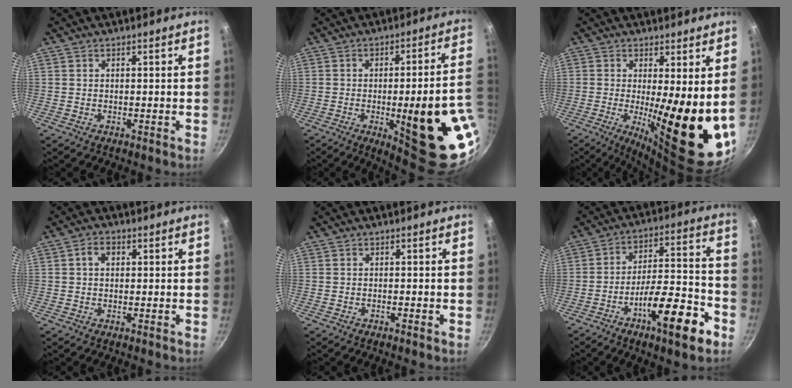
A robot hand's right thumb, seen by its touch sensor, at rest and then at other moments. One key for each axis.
{"total": 23.5, "fx": -5.5, "fy": 6.0, "fz": 22.0, "tx": -0.245, "ty": 0.005, "tz": -0.057}
{"total": 17.6, "fx": 0.0, "fy": 4.5, "fz": 17.0, "tx": -0.220, "ty": -0.038, "tz": 0.009}
{"total": 2.8, "fx": 0.5, "fy": 2.1, "fz": 1.8, "tx": -0.026, "ty": 0.004, "tz": 0.005}
{"total": 0.5, "fx": -0.4, "fy": 0.1, "fz": 0.4, "tx": -0.012, "ty": 0.004, "tz": -0.007}
{"total": 19.4, "fx": -10.2, "fy": 5.0, "fz": 15.7, "tx": -0.220, "ty": 0.070, "tz": -0.169}